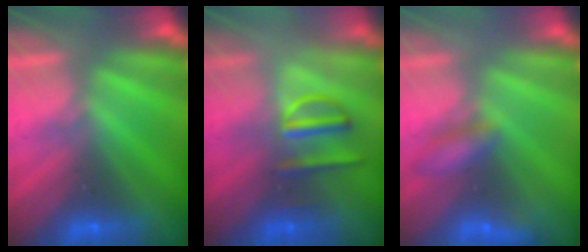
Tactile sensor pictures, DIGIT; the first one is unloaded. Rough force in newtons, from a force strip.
{"total": 3.2}
{"total": 2.1}